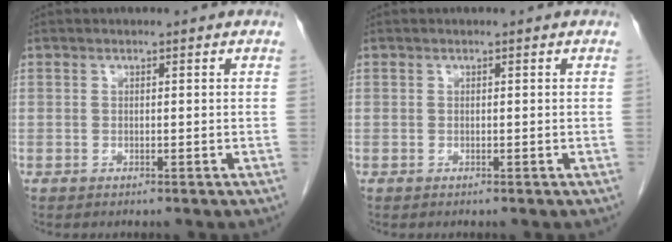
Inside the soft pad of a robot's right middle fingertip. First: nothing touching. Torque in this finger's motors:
{"motor_torque": [0.21, -0.01, 0.05, 0.00]}